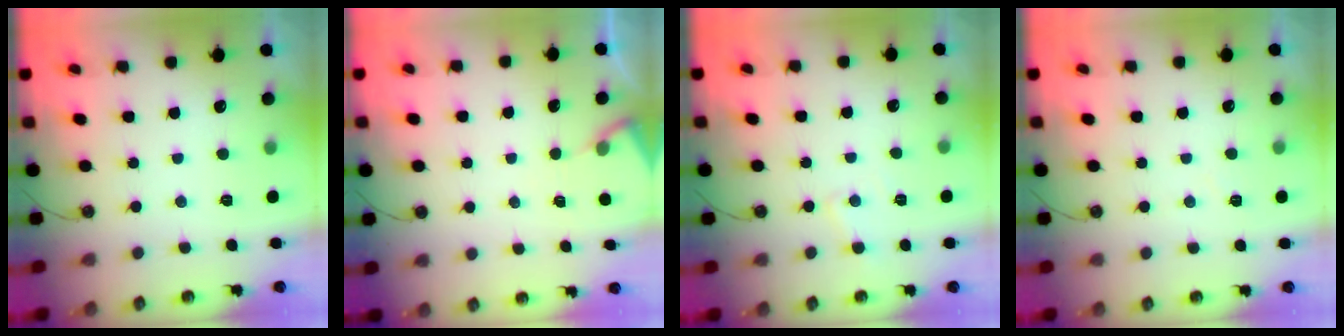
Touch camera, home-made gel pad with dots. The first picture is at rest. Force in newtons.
{"total": 4.7, "press": 4.6, "slide": 0.6}
{"total": 4.4, "press": 4.4, "slide": 0.7}
{"total": 3.6, "press": 3.5, "slide": 0.5}